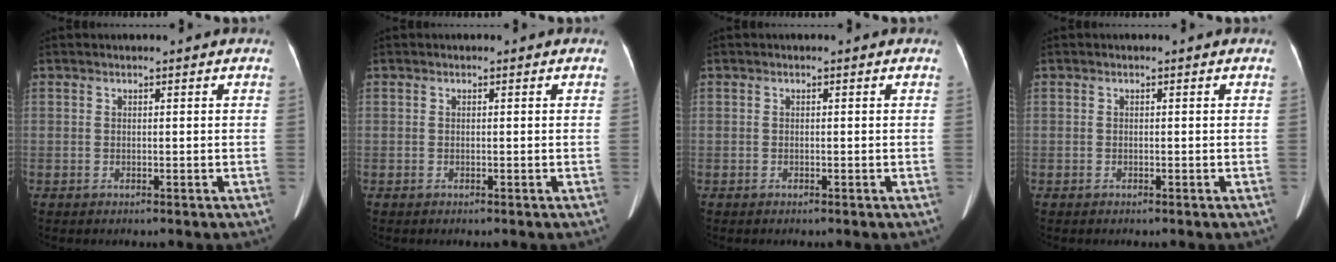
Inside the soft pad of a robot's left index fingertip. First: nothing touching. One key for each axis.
{"total": 0.0}
{"total": 0.0}
{"total": 0.0}